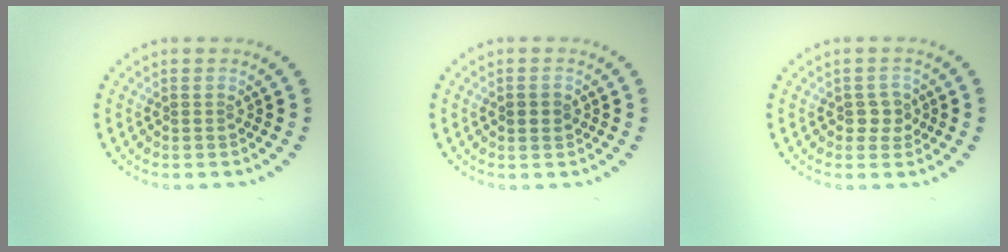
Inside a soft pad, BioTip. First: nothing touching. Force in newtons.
{"total": 1.8, "press": 1.8, "slide": 0.1}
{"total": 1.5, "press": 1.4, "slide": 0.5}